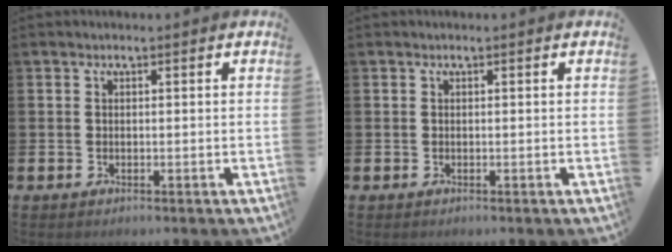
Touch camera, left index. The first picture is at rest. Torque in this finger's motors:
{"motor_torque": [0.00, 0.00, 0.00, -0.01]}